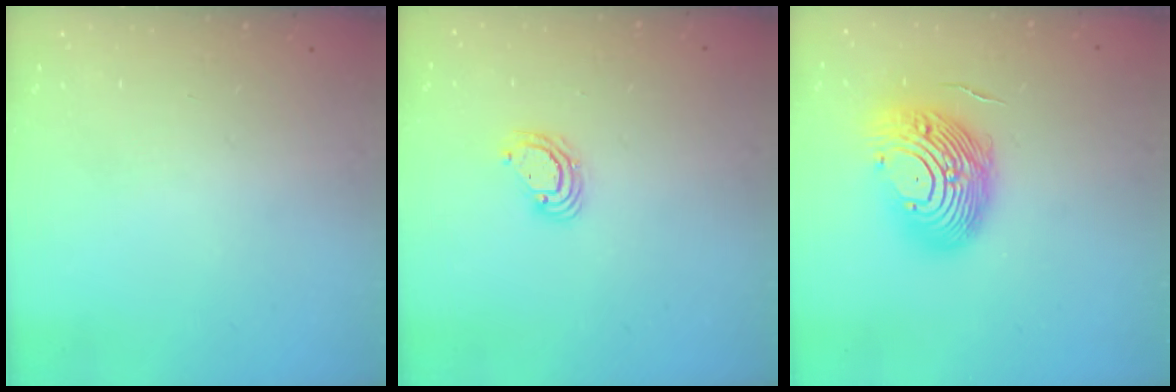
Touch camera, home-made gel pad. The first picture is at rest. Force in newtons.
{"total": 4.5, "press": 4.5, "slide": 0.1}
{"total": 15.5, "press": 14.6, "slide": 5.1}